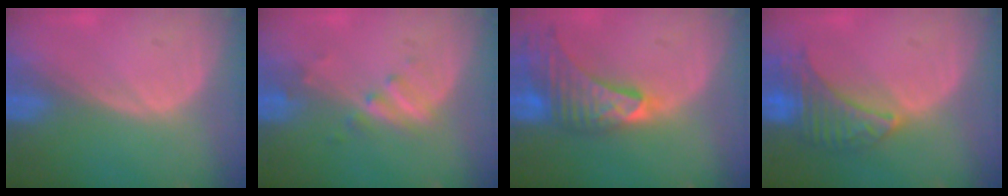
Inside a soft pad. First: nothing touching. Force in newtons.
{"total": 2.7, "press": 2.7, "slide": 0.5}
{"total": 9.4, "press": 8.4, "slide": 4.3}
{"total": 6.7, "press": 6.6, "slide": 0.8}